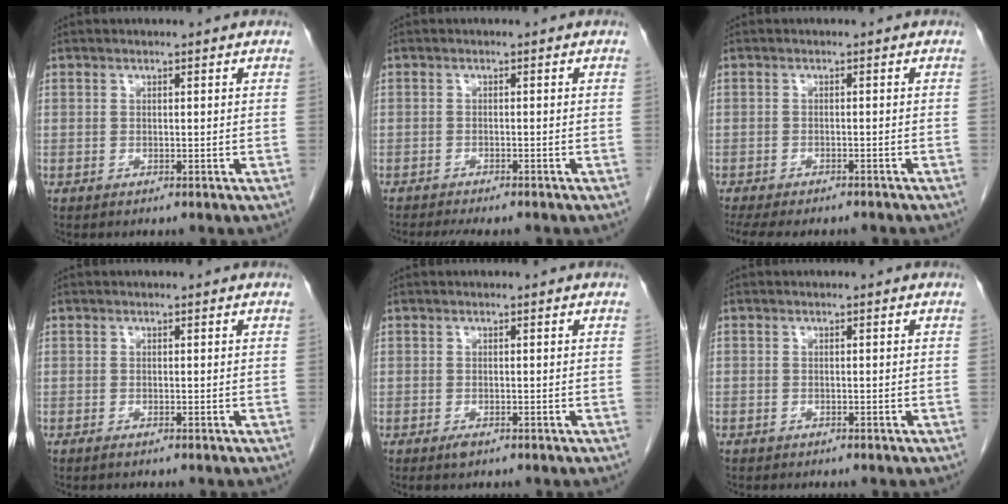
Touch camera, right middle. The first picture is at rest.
{"total": 6.8, "force": [-6.0, 1.3, 2.9], "torque": [-0.040, -0.008, -0.085]}
{"total": 11.5, "force": [-9.9, 2.9, 4.9], "torque": [-0.088, -0.009, -0.129]}
{"total": 0.5, "force": [-0.4, 0.0, 0.3], "torque": [-0.008, -0.001, -0.007]}
{"total": 1.0, "force": [-0.7, 0.3, 0.7], "torque": [-0.013, -0.001, -0.008]}
{"total": 0.7, "force": [-0.5, 0.5, 0.0], "torque": [-0.008, 0.003, -0.009]}